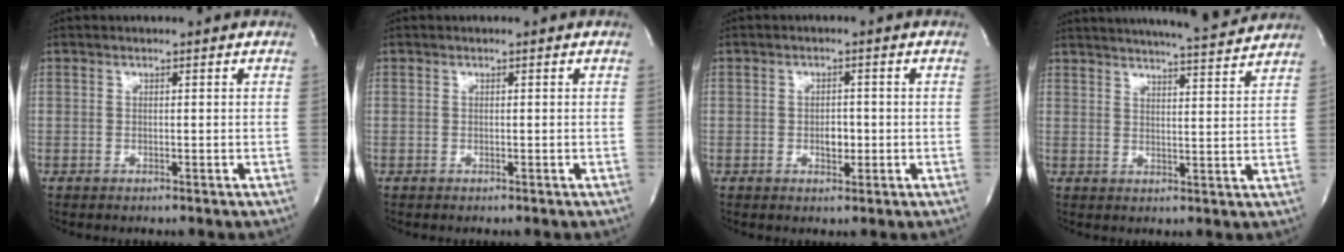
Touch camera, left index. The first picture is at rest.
{"total": 0.0}
{"total": 2.3, "force": [-0.5, 1.4, 1.8], "torque": [-0.029, 0.003, -0.004]}
{"total": 14.9, "force": [13.8, 0.4, 5.6], "torque": [-0.094, -0.007, 0.182]}